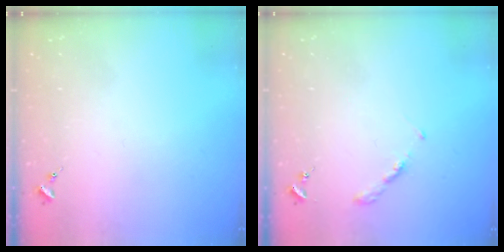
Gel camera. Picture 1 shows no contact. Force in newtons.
{"total": 3.2, "press": 3.2, "slide": 0.4}